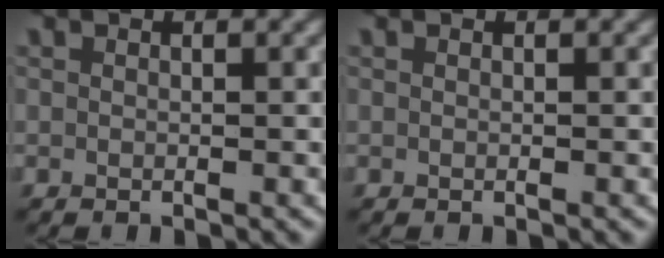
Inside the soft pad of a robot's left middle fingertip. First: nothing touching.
{"total": 0.0}